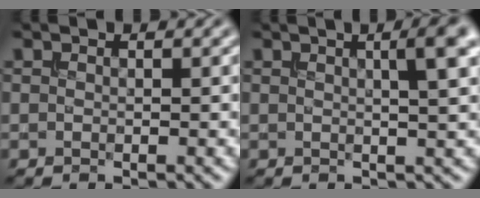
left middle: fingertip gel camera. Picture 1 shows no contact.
{"total": 3.5, "force": [1.3, 0.7, 3.2], "torque": [-0.031, 0.010, 0.014]}